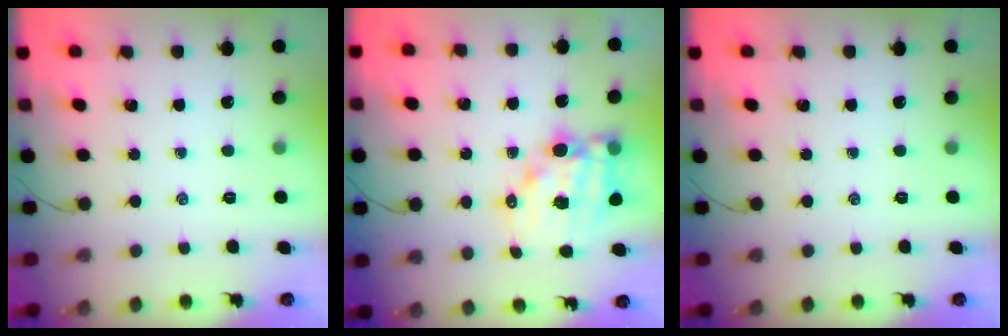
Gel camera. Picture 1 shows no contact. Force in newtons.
{"total": 14.5, "press": 14.0, "slide": 3.9}
{"total": 0.0}